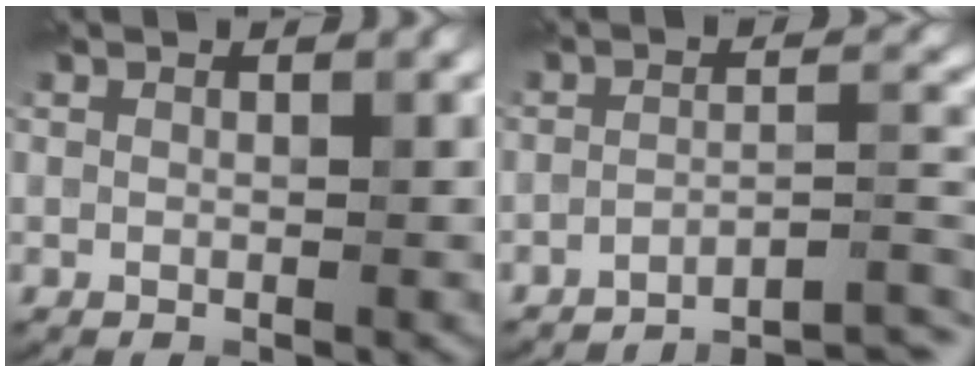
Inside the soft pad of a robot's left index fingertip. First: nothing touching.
{"total": 8.0, "force": [-7.1, 1.2, 3.6], "torque": [-0.042, 0.007, -0.103]}